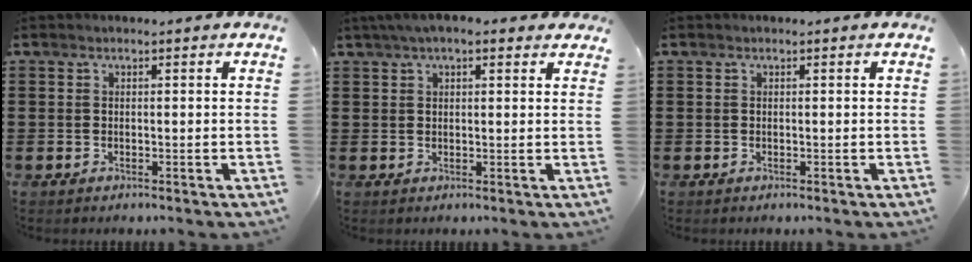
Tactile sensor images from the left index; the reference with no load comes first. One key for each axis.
{"total": 3.6, "fx": 2.4, "fy": 1.2, "fz": 2.4, "tx": -0.052, "ty": 0.008, "tz": 0.042}
{"total": 0.0}